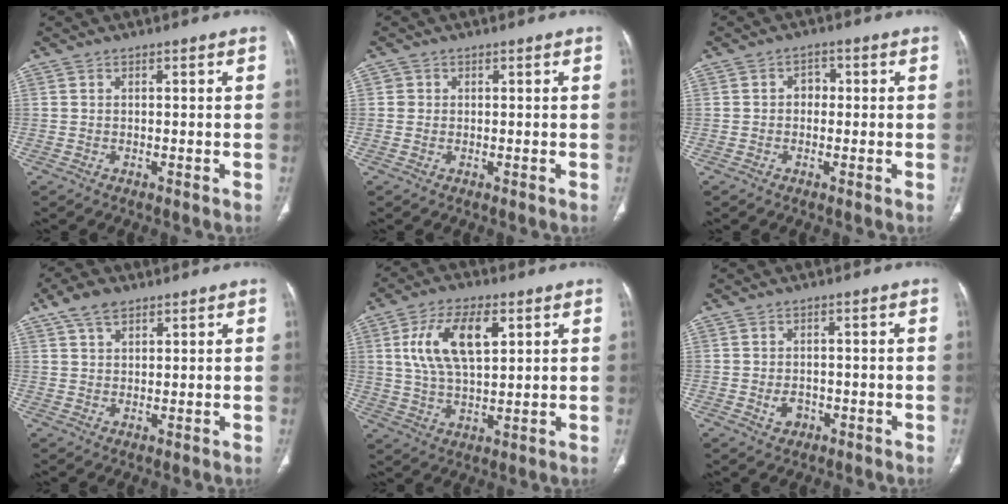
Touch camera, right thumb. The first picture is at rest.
{"total": 1.0, "force": [0.1, 1.0, 0.1], "torque": [0.007, 0.003, 0.001]}
{"total": 2.5, "force": [-0.1, 2.1, 1.4], "torque": [-0.004, 0.011, -0.008]}
{"total": 5.5, "force": [3.5, 2.9, 3.0], "torque": [-0.050, -0.004, 0.068]}
{"total": 13.1, "force": [4.2, 6.3, 10.6], "torque": [-0.196, -0.005, 0.081]}
{"total": 2.5, "force": [-0.7, 2.0, 1.3], "torque": [-0.015, 0.004, -0.005]}